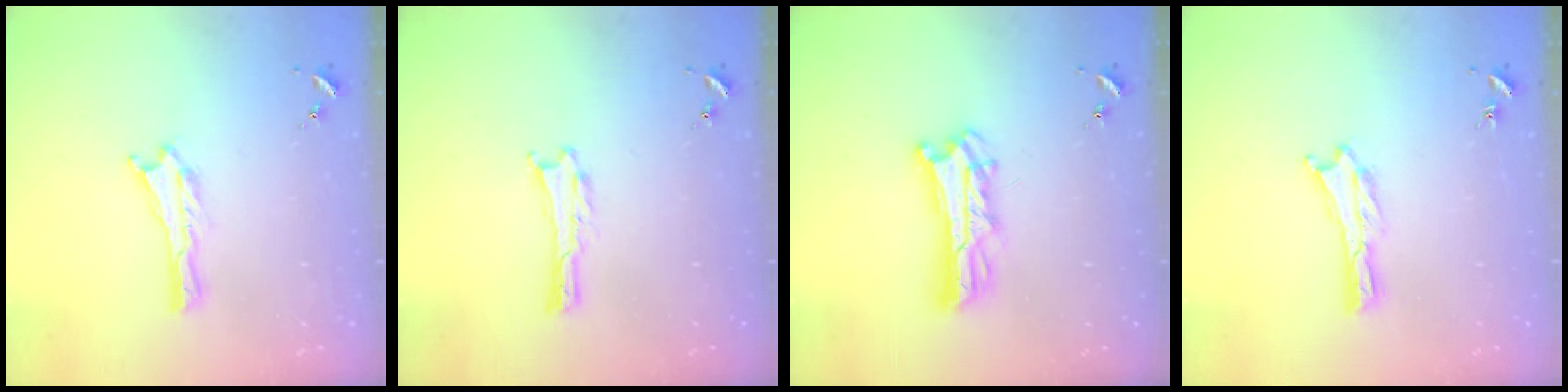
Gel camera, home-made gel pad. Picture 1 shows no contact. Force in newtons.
{"total": 0.0}
{"total": 7.0, "press": 6.9, "slide": 0.6}
{"total": 0.0}